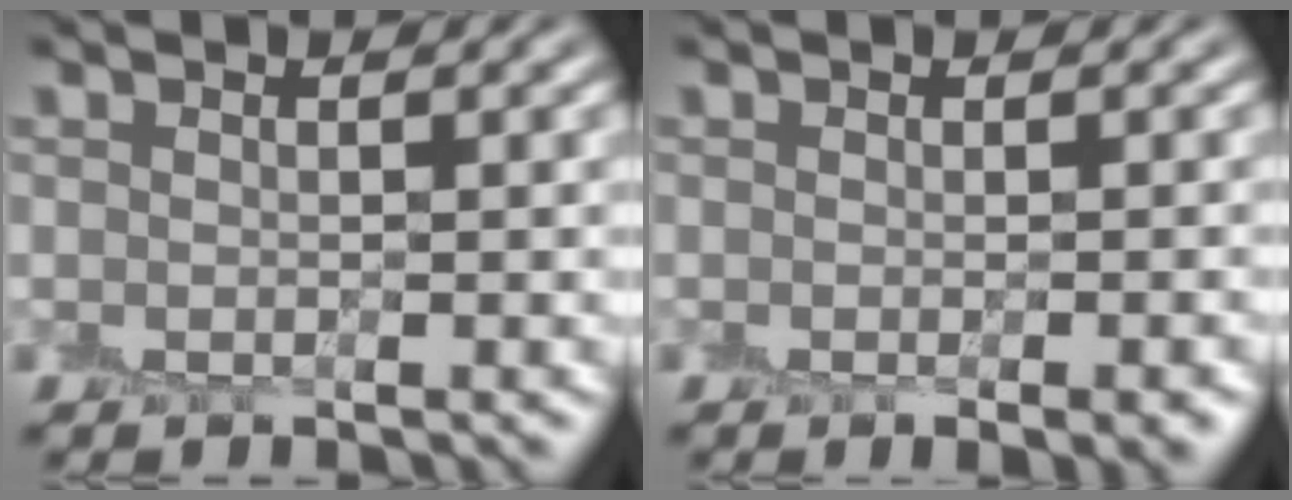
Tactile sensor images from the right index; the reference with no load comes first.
{"total": 2.2, "force": [-1.2, 0.4, 1.8], "torque": [-0.024, -0.010, -0.011]}